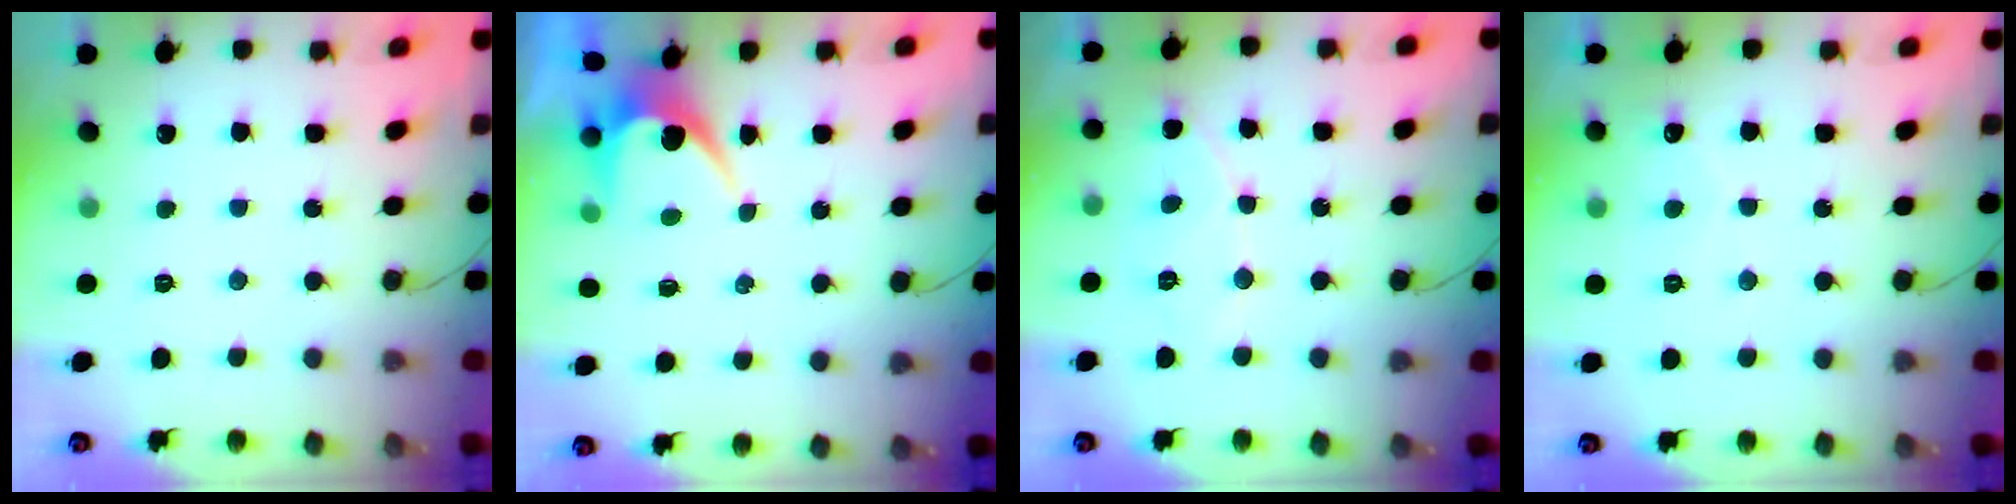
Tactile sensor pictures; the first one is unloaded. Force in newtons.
{"total": 5.6, "press": 5.6, "slide": 0.3}
{"total": 6.5, "press": 6.5, "slide": 0.4}
{"total": 2.2, "press": 2.2, "slide": 0.1}